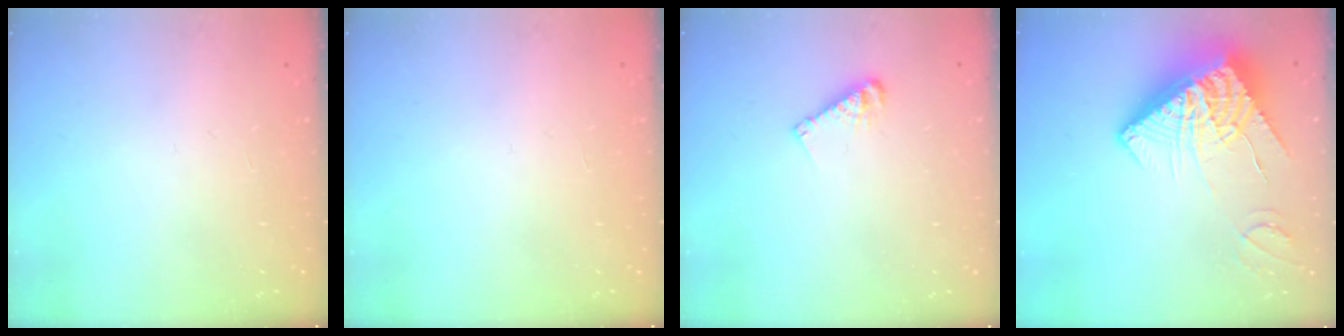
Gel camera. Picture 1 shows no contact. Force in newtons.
{"total": 0.0}
{"total": 5.3, "press": 5.3, "slide": 0.1}
{"total": 16.3, "press": 16.2, "slide": 1.8}